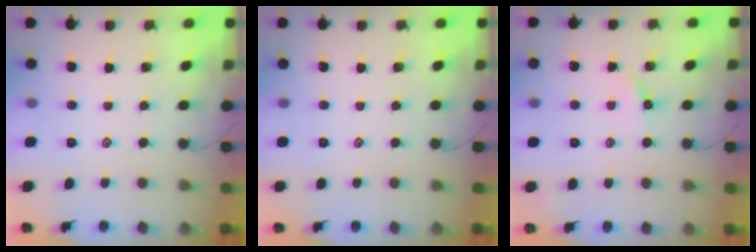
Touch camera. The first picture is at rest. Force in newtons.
{"total": 0.0}
{"total": 2.6, "press": 2.6, "slide": 0.4}